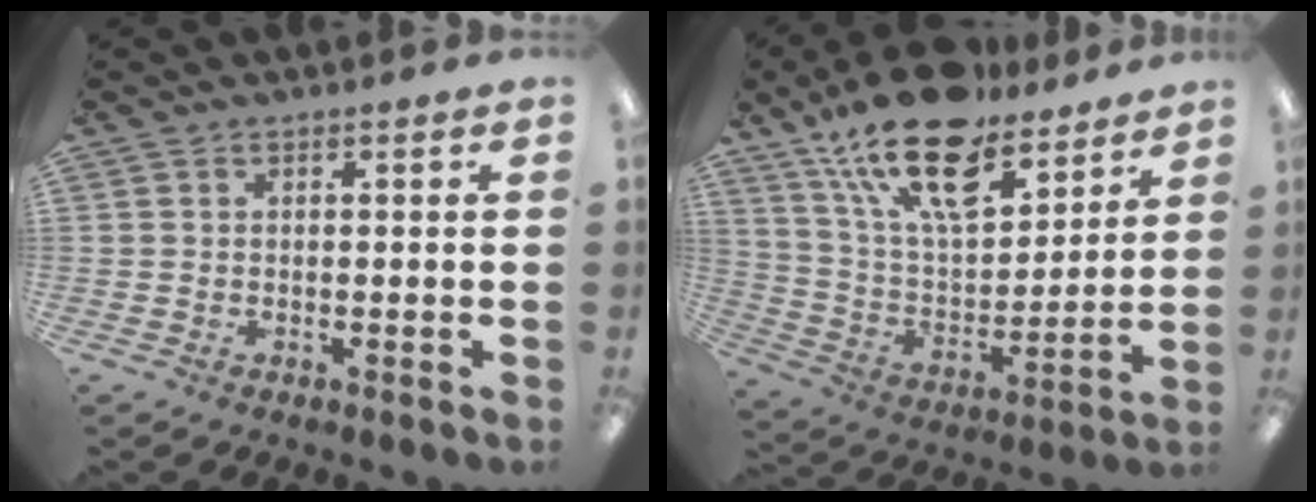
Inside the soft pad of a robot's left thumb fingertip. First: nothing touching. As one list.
[{"total": 21.6, "force": [15.0, 9.6, 12.3], "torque": [-0.216, -0.084, 0.264]}]